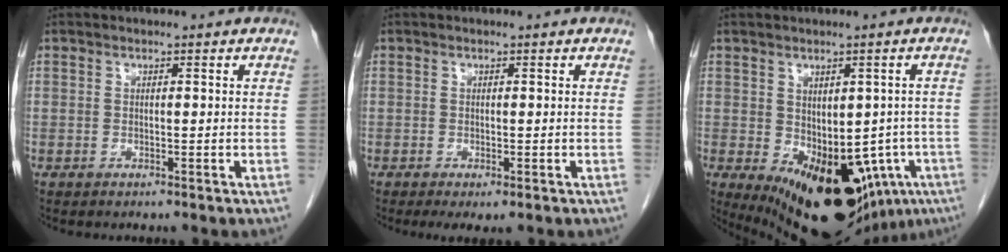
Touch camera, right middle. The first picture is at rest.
{"total": 2.2, "force": [-1.3, 0.6, 1.7], "torque": [-0.026, -0.009, -0.015]}
{"total": 21.0, "force": [-10.0, 10.8, 14.9], "torque": [-0.203, -0.032, -0.111]}